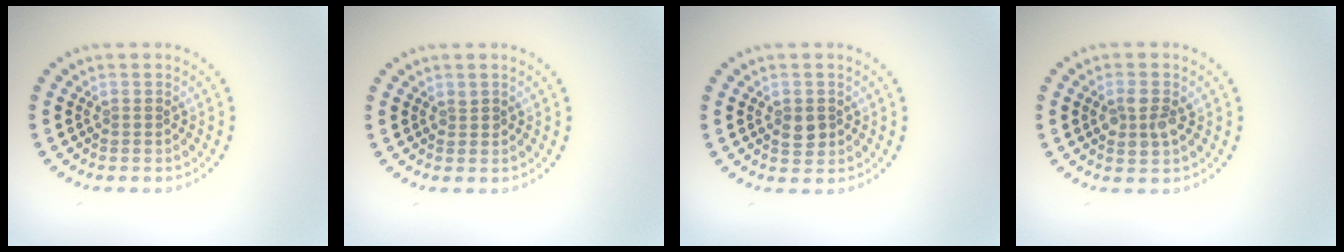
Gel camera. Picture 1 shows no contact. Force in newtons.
{"total": 0.6, "press": 0.4, "slide": 0.4}
{"total": 1.8, "press": 1.8, "slide": 0.1}
{"total": 2.6, "press": 2.5, "slide": 0.4}